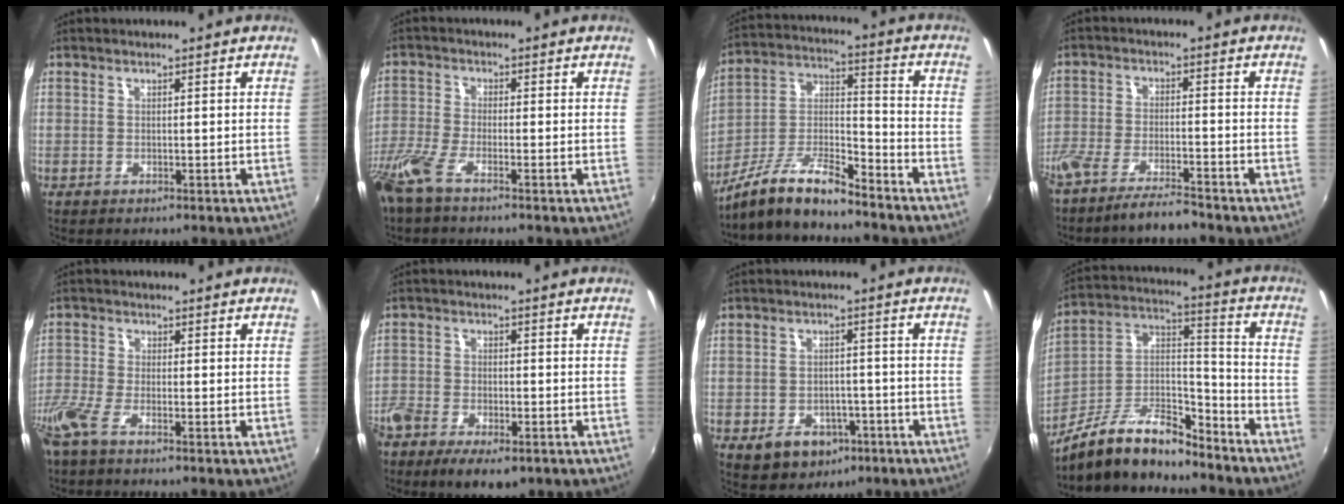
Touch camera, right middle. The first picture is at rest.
{"total": 7.1, "force": [-5.2, 1.4, 4.7], "torque": [-0.120, -0.021, -0.109]}
{"total": 12.7, "force": [-10.2, 2.4, 7.1], "torque": [-0.155, 0.005, -0.198]}
{"total": 8.3, "force": [-7.1, 1.0, 4.0], "torque": [-0.101, -0.015, -0.128]}
{"total": 5.9, "force": [-4.3, 1.1, 3.8], "torque": [-0.099, -0.022, -0.093]}
{"total": 9.8, "force": [-6.6, 4.6, 5.7], "torque": [-0.142, -0.027, -0.123]}
{"total": 8.6, "force": [-4.3, 6.5, 3.8], "torque": [-0.087, 0.002, -0.045]}
{"total": 14.9, "force": [-12.0, 4.7, 7.3], "torque": [-0.152, 0.022, -0.216]}